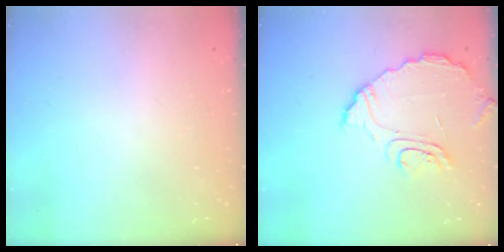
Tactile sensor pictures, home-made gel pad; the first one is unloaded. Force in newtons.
{"total": 9.3, "press": 9.3, "slide": 0.7}